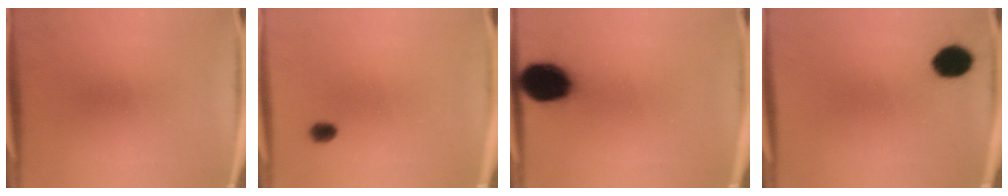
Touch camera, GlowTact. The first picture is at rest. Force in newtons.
{"total": 2.7}
{"total": 13.5}
{"total": 7.2}